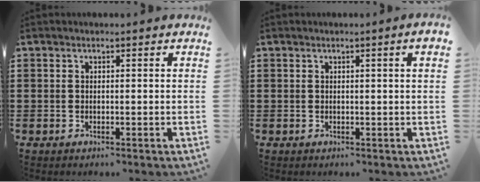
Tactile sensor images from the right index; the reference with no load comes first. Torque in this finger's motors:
{"motor_torque": [0.52, -0.04, 0.23, 0.01]}